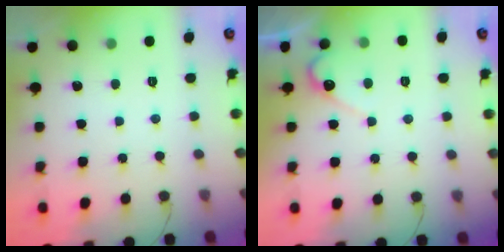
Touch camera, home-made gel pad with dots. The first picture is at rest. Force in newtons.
{"total": 5.4, "press": 5.4, "slide": 0.4}